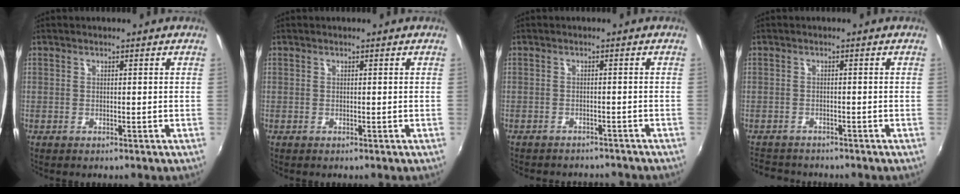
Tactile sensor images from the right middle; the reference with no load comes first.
{"total": 0.0}
{"total": 6.8, "force": [-6.3, 1.9, 2.0], "torque": [-0.050, -0.013, -0.084]}
{"total": 5.0, "force": [-4.6, 1.7, 1.0], "torque": [-0.035, -0.007, -0.076]}